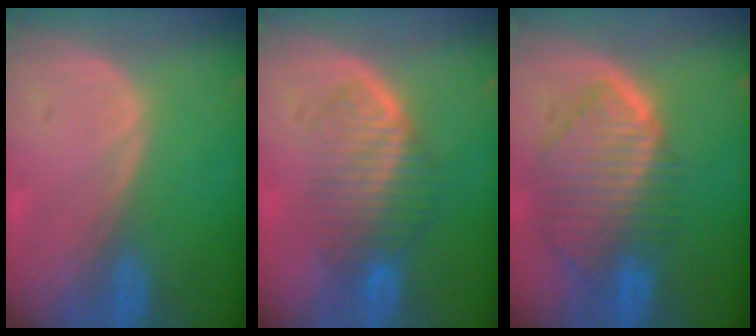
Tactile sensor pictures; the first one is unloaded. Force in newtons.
{"total": 6.9, "press": 6.5, "slide": 2.3}
{"total": 10.1, "press": 8.6, "slide": 5.2}